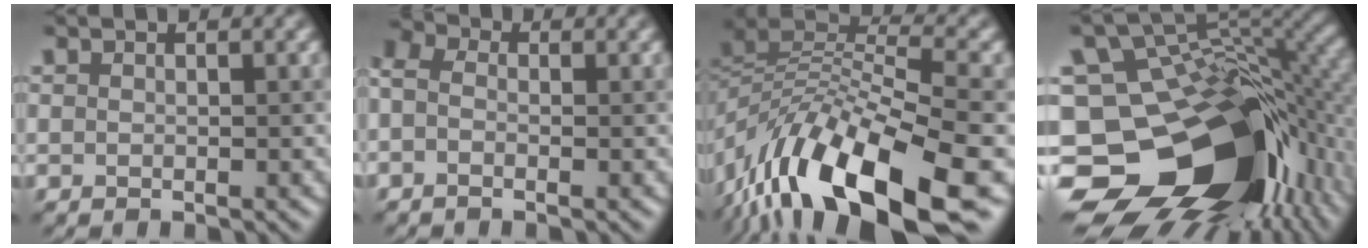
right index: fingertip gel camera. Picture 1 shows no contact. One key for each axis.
{"total": 4.4, "fx": 0.2, "fy": 3.3, "fz": 2.8, "tx": -0.063, "ty": 0.023, "tz": -0.035}
{"total": 13.8, "fx": -7.1, "fy": 4.8, "fz": 10.8, "tx": -0.199, "ty": 0.021, "tz": -0.117}
{"total": 18.9, "fx": -8.2, "fy": 12.2, "fz": 11.9, "tx": -0.215, "ty": 0.001, "tz": -0.114}